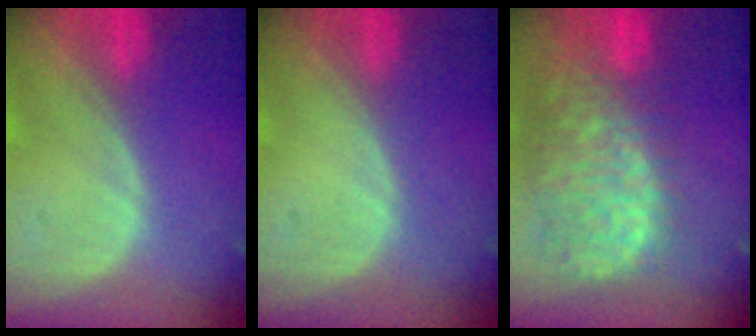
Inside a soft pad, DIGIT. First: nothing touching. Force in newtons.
{"total": 0.0}
{"total": 13.3, "press": 11.1, "slide": 7.4}